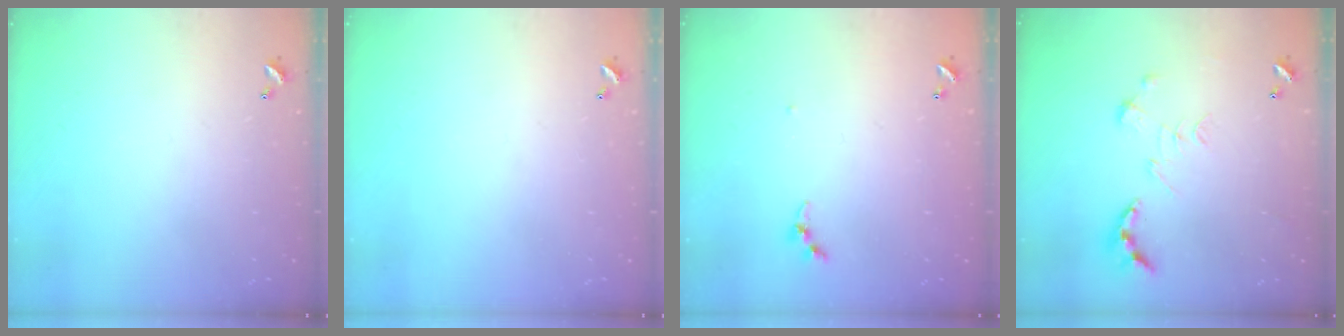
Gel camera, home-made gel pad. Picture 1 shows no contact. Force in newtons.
{"total": 0.0}
{"total": 3.5, "press": 3.4, "slide": 0.4}
{"total": 0.8, "press": 0.8, "slide": 0.3}